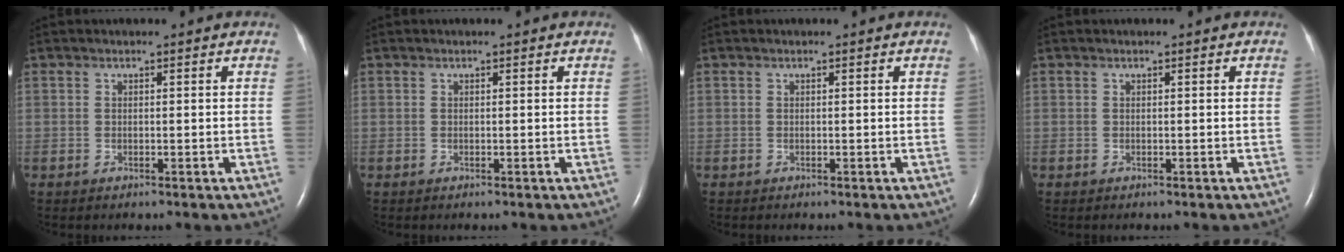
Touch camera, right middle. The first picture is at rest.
{"total": 0.0}
{"total": 0.0}
{"total": 0.0}